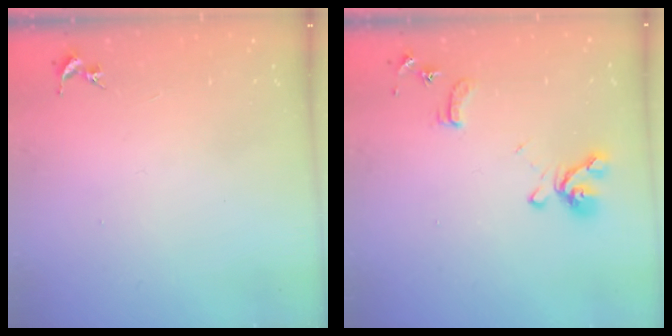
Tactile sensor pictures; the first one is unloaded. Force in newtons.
{"total": 12.8, "press": 12.7, "slide": 1.4}